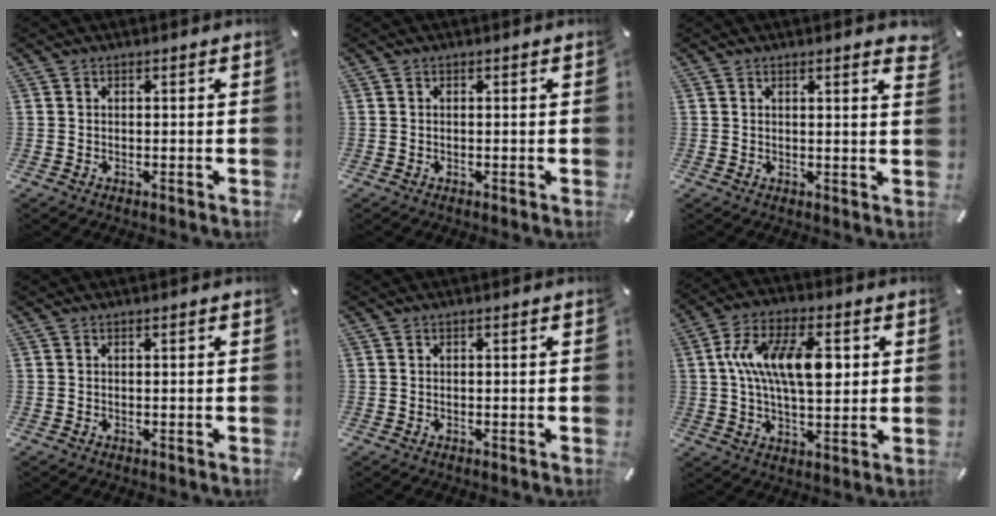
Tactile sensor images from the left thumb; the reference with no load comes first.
{"total": 0.0}
{"total": 2.1, "force": [1.4, 0.2, 1.6], "torque": [-0.026, -0.005, 0.024]}
{"total": 0.0}
{"total": 0.0}
{"total": 16.0, "force": [2.7, 8.5, 13.3], "torque": [-0.240, 0.001, 0.039]}